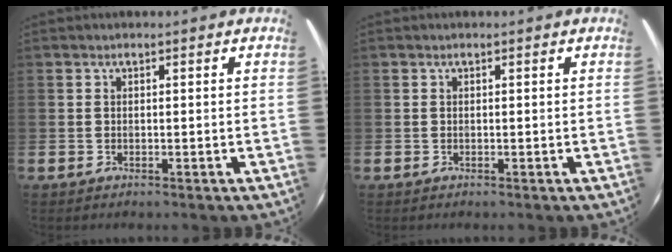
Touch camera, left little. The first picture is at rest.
{"total": 0.0}